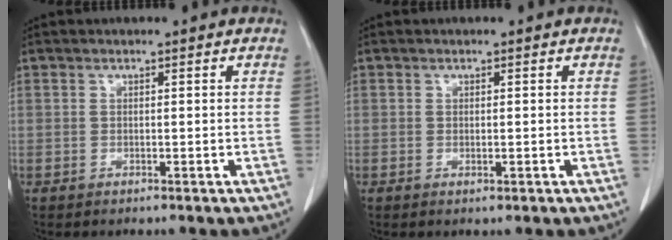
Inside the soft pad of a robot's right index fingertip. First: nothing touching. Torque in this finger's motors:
{"motor_torque": [0.05, 0.13, -0.01, 0.00]}